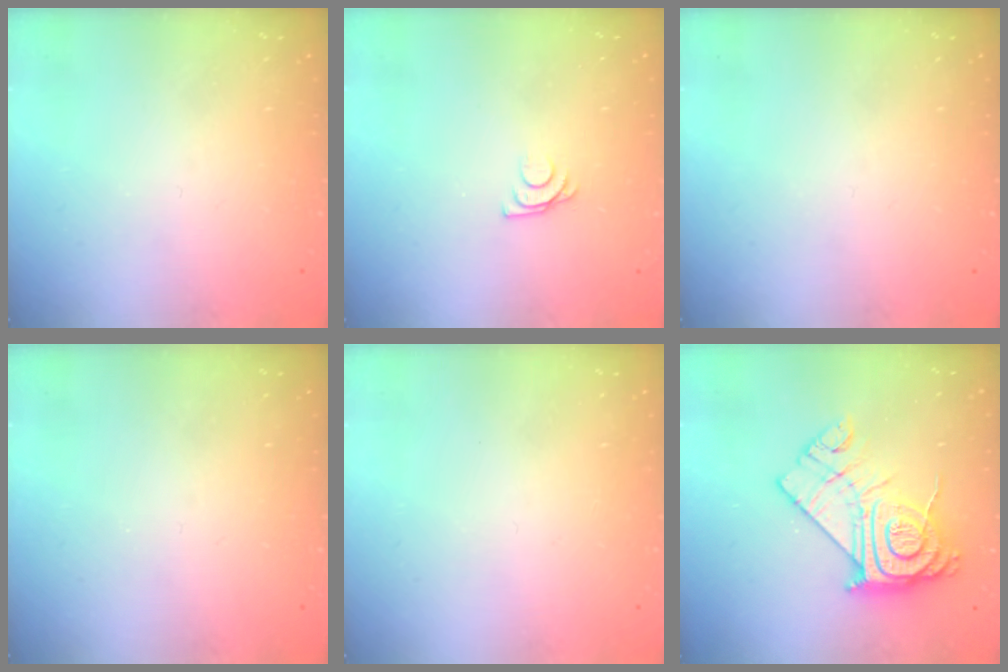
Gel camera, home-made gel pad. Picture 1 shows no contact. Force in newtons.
{"total": 6.1, "press": 6.0, "slide": 0.7}
{"total": 0.0}
{"total": 0.0}
{"total": 1.6, "press": 1.6, "slide": 0.1}
{"total": 18.1, "press": 18.0, "slide": 1.5}